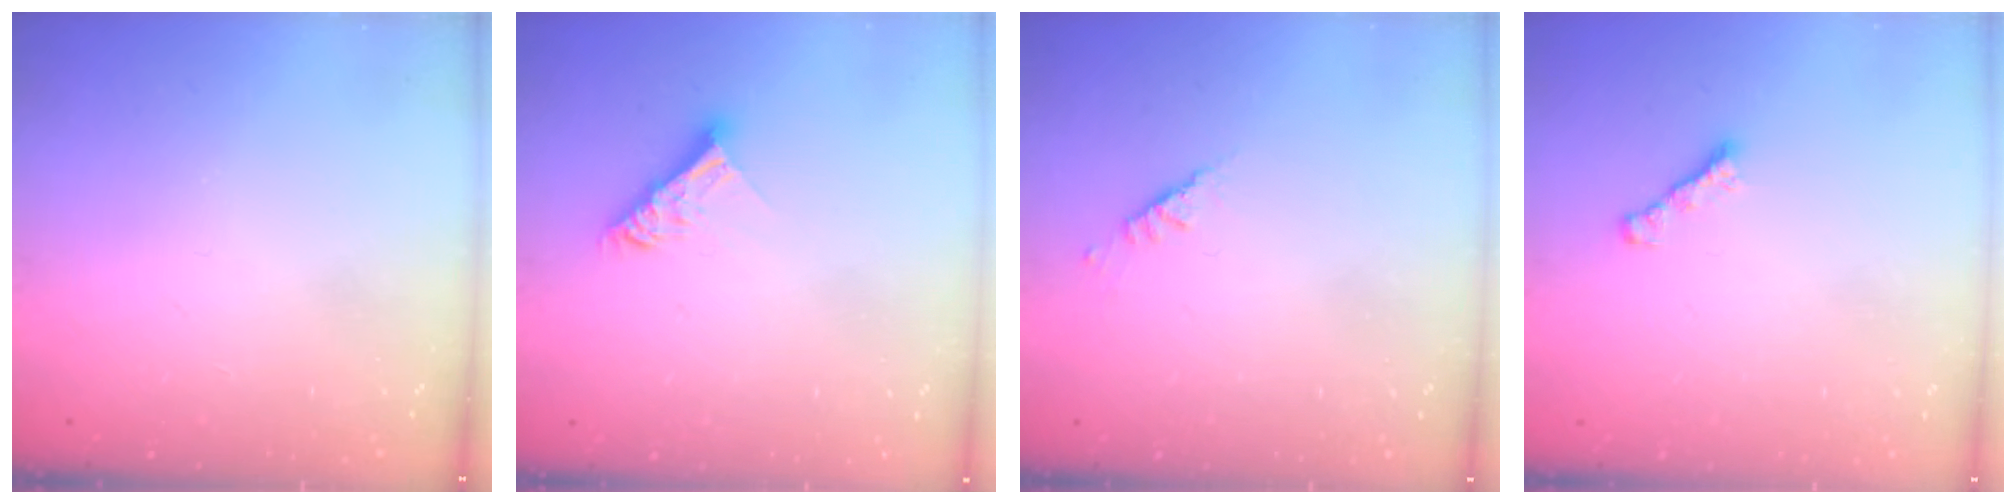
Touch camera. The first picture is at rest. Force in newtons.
{"total": 8.9, "press": 8.9, "slide": 0.7}
{"total": 2.5, "press": 2.4, "slide": 0.7}
{"total": 1.8, "press": 1.7, "slide": 0.6}